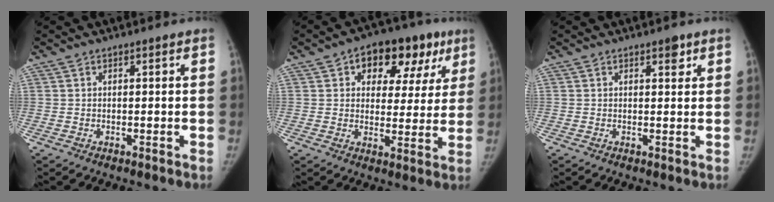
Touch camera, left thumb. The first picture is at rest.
{"total": 15.3, "force": [7.2, 9.6, 9.5], "torque": [-0.064, 0.005, 0.095]}
{"total": 2.1, "force": [1.3, 1.0, 1.4], "torque": [-0.007, -0.005, 0.017]}